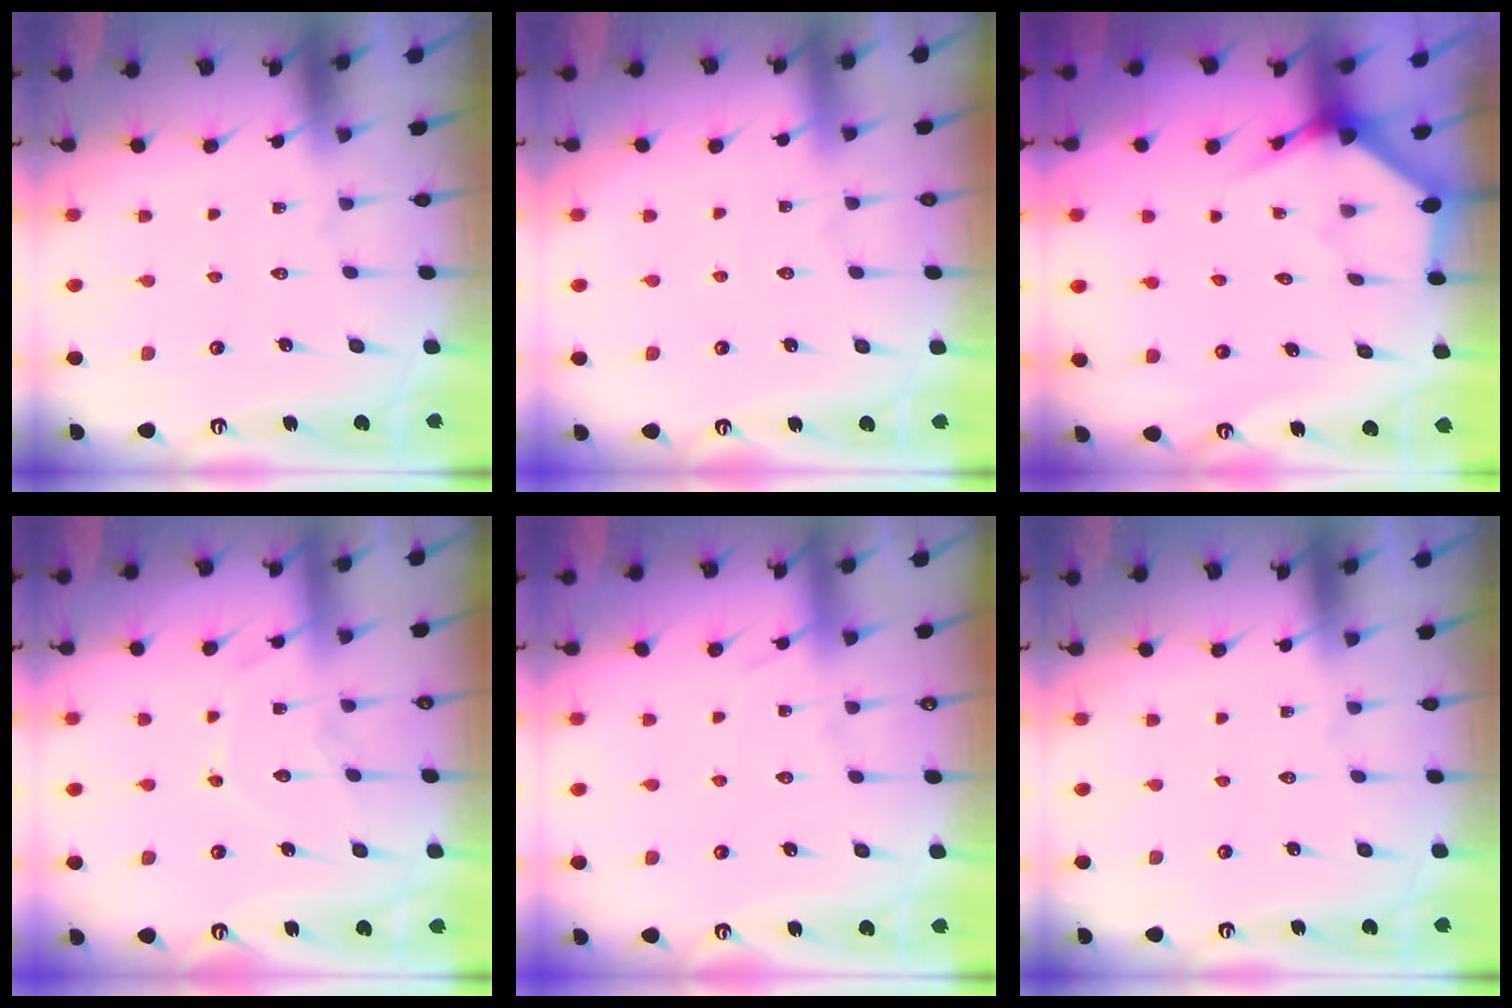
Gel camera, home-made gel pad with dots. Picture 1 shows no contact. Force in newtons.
{"total": 2.1, "press": 2.1, "slide": 0.2}
{"total": 3.5, "press": 3.5, "slide": 0.3}
{"total": 9.1, "press": 9.1, "slide": 0.6}
{"total": 4.8, "press": 4.8, "slide": 0.6}
{"total": 0.0}